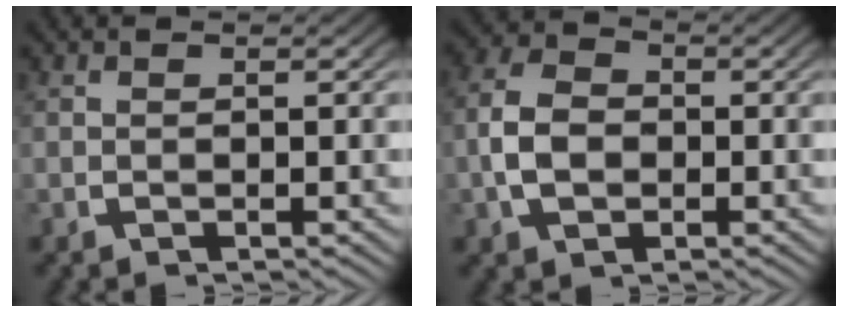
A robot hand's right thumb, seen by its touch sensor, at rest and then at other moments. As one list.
[{"total": 5.2, "force": [-0.5, 3.8, 3.5], "torque": [-0.074, -0.010, -0.003]}]